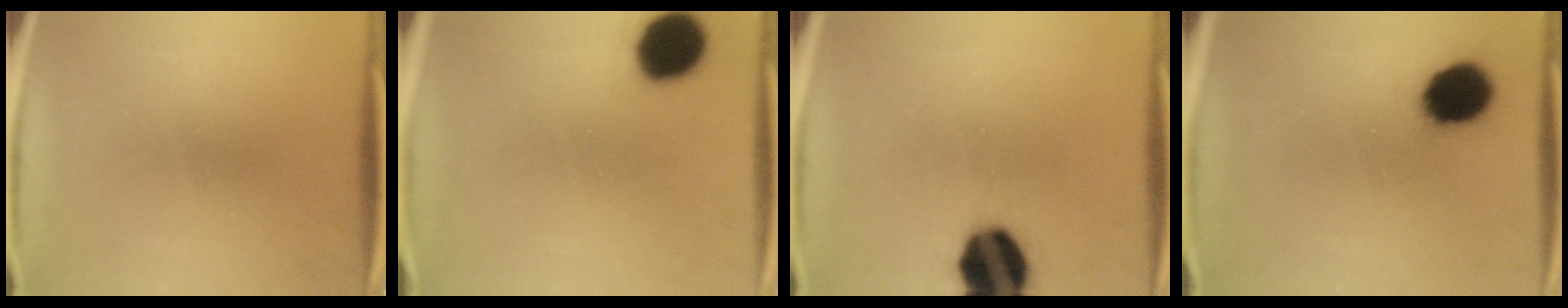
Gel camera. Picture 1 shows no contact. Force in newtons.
{"total": 13.2}
{"total": 16.3}
{"total": 13.2}